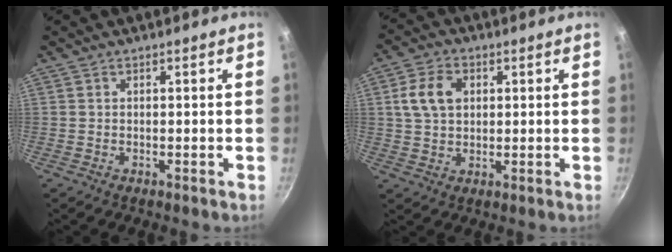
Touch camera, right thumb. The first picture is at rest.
{"total": 7.8, "force": [1.9, 5.6, 5.2], "torque": [-0.090, 0.005, 0.035]}